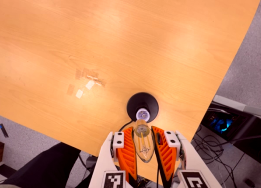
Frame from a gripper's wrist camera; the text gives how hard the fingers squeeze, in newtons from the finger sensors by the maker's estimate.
{"total": 21.7, "left": 24.4, "right": 18.9}